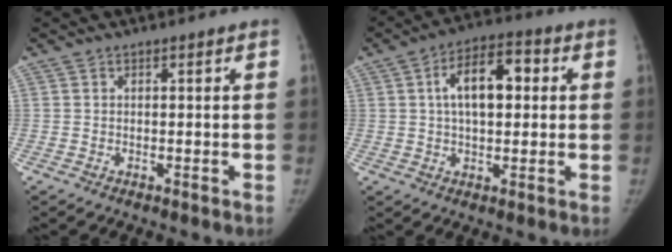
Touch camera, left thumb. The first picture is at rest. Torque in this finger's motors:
{"motor_torque": [-0.72, 0.97, 1.04, -0.49, 0.06]}